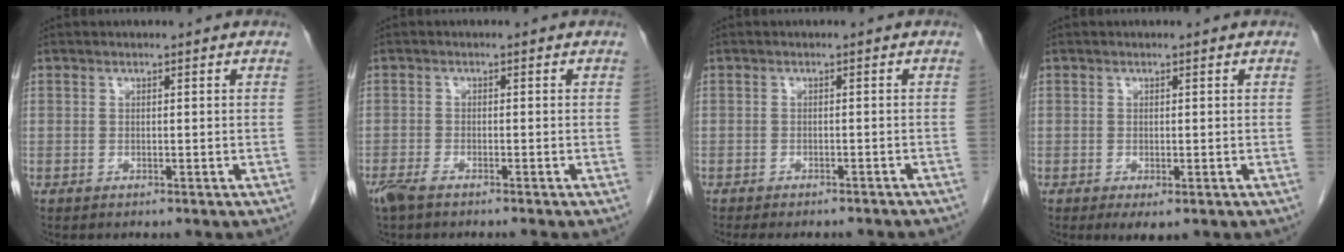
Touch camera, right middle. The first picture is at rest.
{"total": 3.3, "force": [-2.7, 0.5, 1.9], "torque": [-0.035, -0.007, -0.046]}
{"total": 10.6, "force": [-9.5, 2.3, 4.2], "torque": [-0.048, -0.006, -0.104]}
{"total": 2.1, "force": [-1.0, 0.8, 1.7], "torque": [-0.026, -0.006, -0.006]}